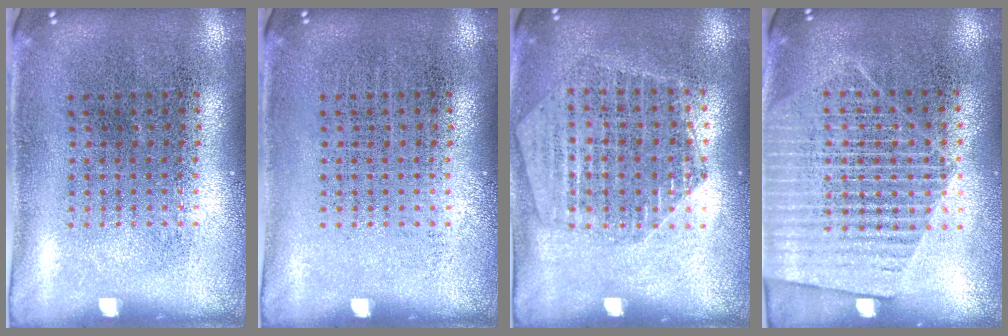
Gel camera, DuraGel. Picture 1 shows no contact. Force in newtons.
{"total": 0.0}
{"total": 1.6, "press": 1.6, "slide": 0.2}
{"total": 1.7, "press": 1.5, "slide": 0.8}